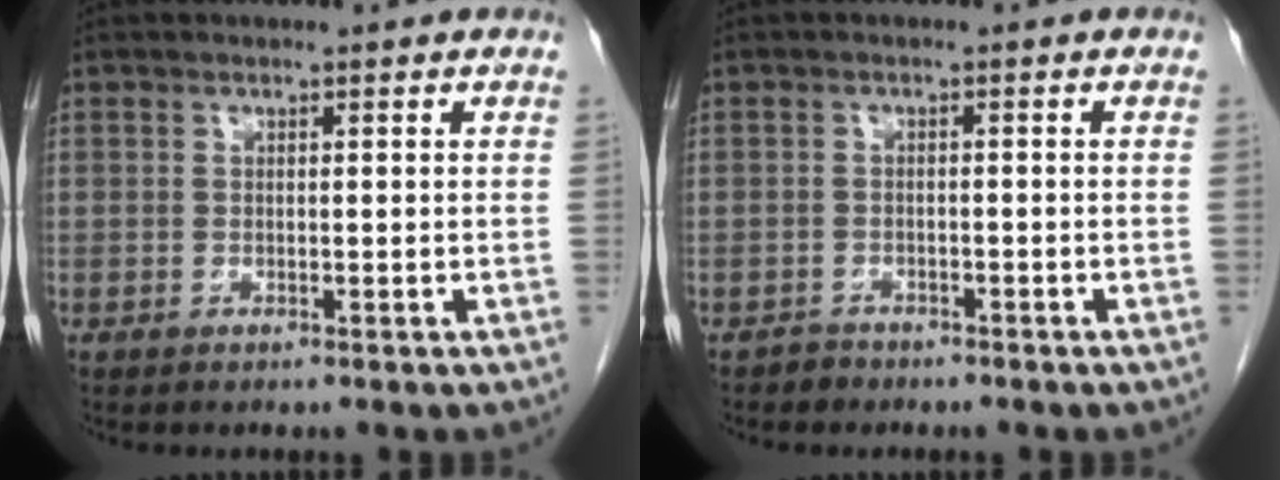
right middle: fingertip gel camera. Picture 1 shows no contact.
{"total": 1.4, "force": [-1.1, 0.8, -0.2], "torque": [-0.002, 0.004, -0.018]}